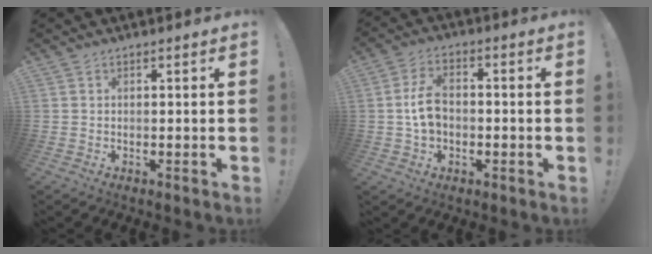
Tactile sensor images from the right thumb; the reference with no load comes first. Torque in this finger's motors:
{"motor_torque": [0.70, 0.61, 0.00, -0.04, 0.06]}